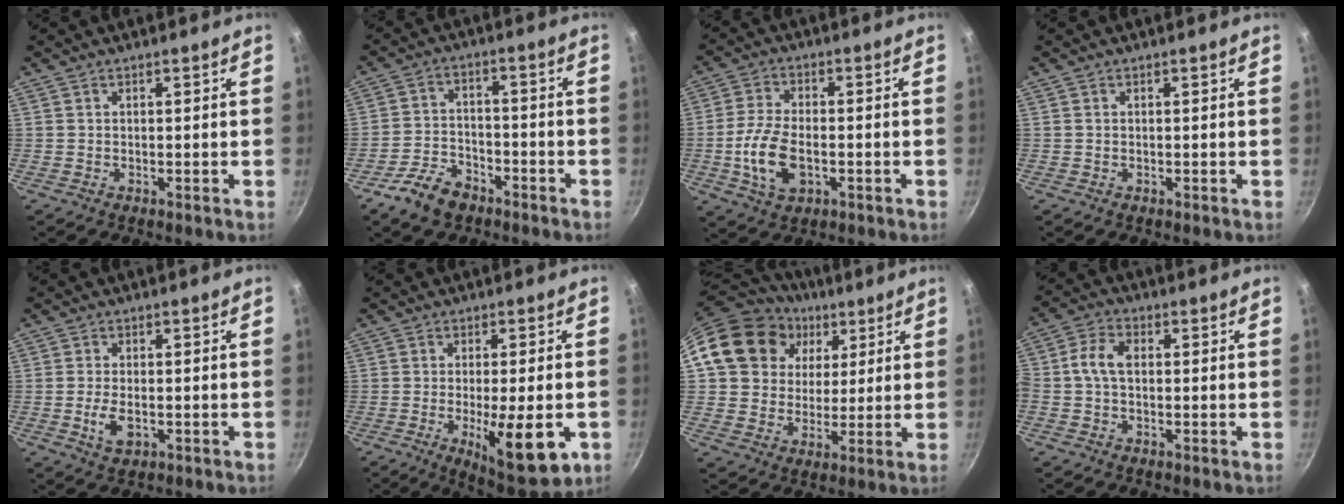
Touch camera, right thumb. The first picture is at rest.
{"total": 8.3, "force": [-5.5, 4.9, 3.9], "torque": [-0.063, 0.044, -0.100]}
{"total": 9.9, "force": [-2.3, 5.6, 7.9], "torque": [-0.158, 0.013, -0.045]}
{"total": 0.0}
{"total": 4.9, "force": [-1.2, 2.6, 3.9], "torque": [-0.074, 0.002, -0.019]}
{"total": 13.8, "force": [-4.0, 4.0, 12.6], "torque": [-0.170, -0.001, -0.051]}
{"total": 17.7, "force": [5.9, 15.0, 7.3], "torque": [-0.116, 0.014, 0.099]}
{"total": 5.8, "force": [0.1, 3.9, 4.4], "torque": [-0.086, 0.020, -0.012]}